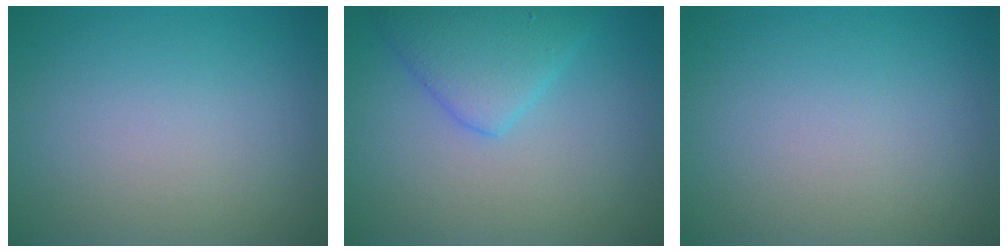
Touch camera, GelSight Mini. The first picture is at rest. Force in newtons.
{"total": 4.0, "press": 4.0, "slide": 0.2}
{"total": 0.0}